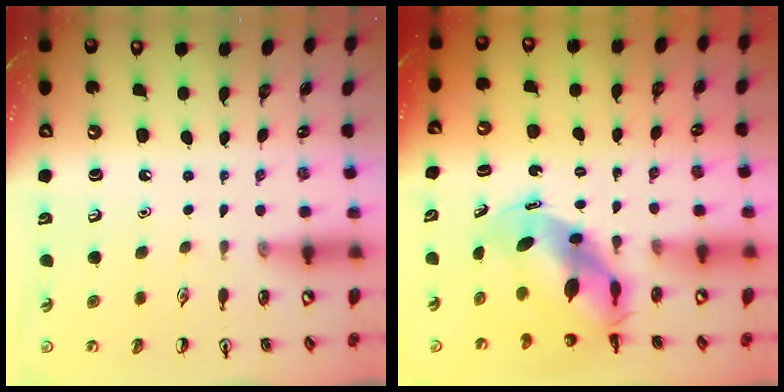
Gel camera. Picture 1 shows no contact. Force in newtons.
{"total": 8.0, "press": 7.7, "slide": 2.0}